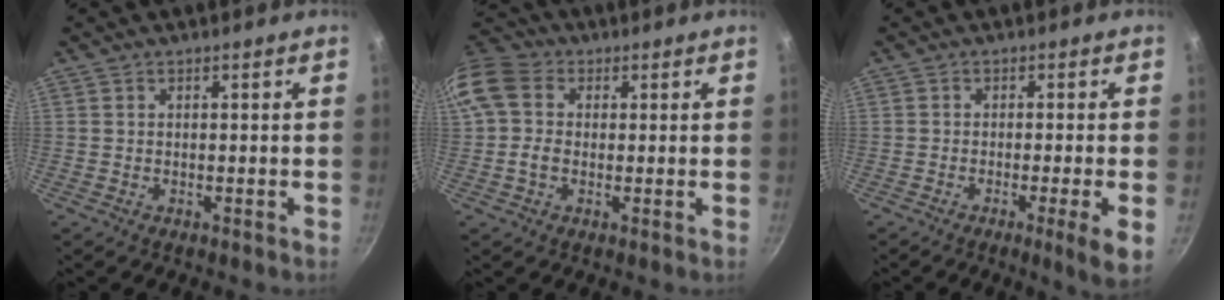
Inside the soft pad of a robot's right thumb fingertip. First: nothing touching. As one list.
[{"total": 10.9, "force": [0.7, 8.9, 6.3], "torque": [-0.129, 0.024, -0.001]}, {"total": 5.5, "force": [-1.7, 0.1, 5.2], "torque": [-0.083, 0.000, -0.026]}]